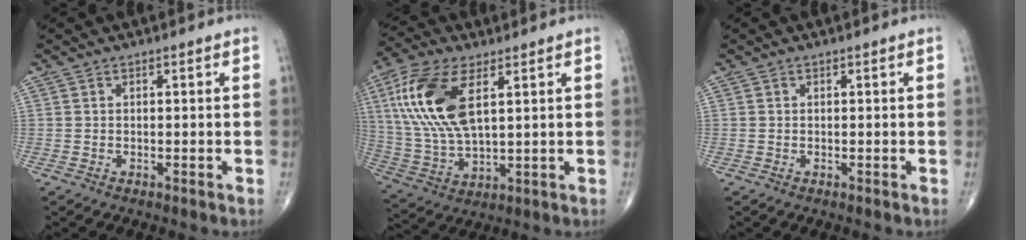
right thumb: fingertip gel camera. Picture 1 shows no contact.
{"total": 16.9, "force": [5.4, 7.6, 14.1], "torque": [-0.305, -0.009, 0.110]}
{"total": 0.0}